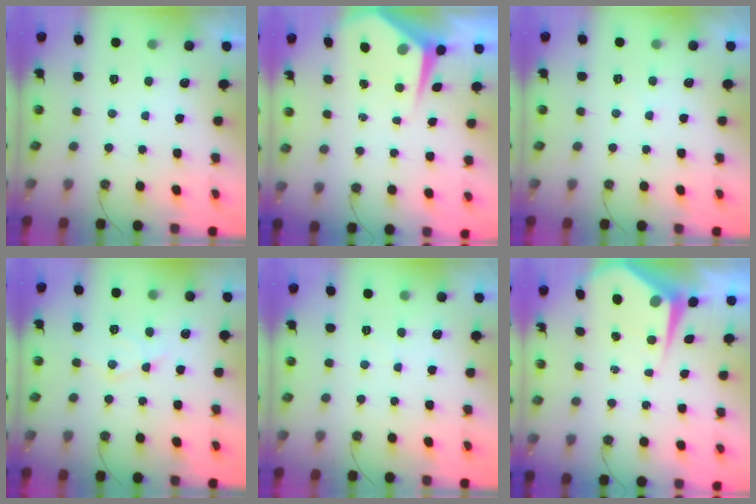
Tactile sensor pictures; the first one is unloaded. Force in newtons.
{"total": 4.9, "press": 4.8, "slide": 0.5}
{"total": 5.4, "press": 5.4, "slide": 0.6}
{"total": 10.0, "press": 9.9, "slide": 0.9}
{"total": 2.8, "press": 2.8, "slide": 0.5}
{"total": 6.6, "press": 6.6, "slide": 0.5}